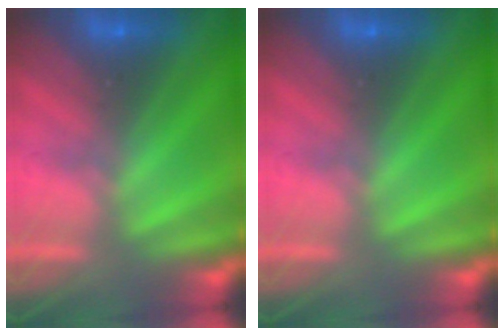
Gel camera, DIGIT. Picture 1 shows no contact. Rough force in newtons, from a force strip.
{"total": 0.0}